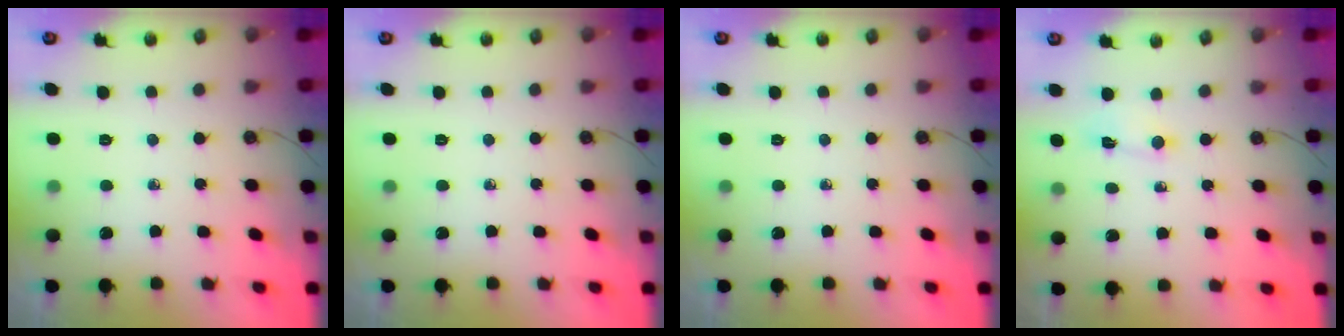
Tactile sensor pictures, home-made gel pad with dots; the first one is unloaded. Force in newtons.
{"total": 0.0}
{"total": 0.0}
{"total": 2.7, "press": 2.7, "slide": 0.4}